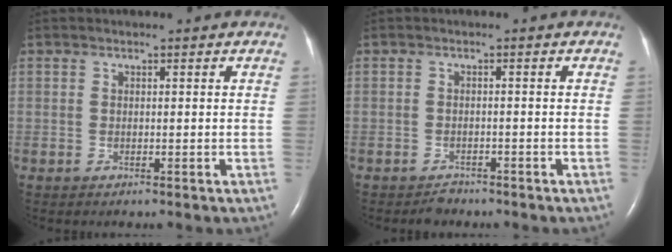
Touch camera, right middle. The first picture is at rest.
{"total": 1.5, "force": [-1.4, 0.7, 0.0], "torque": [-0.006, -0.002, -0.021]}